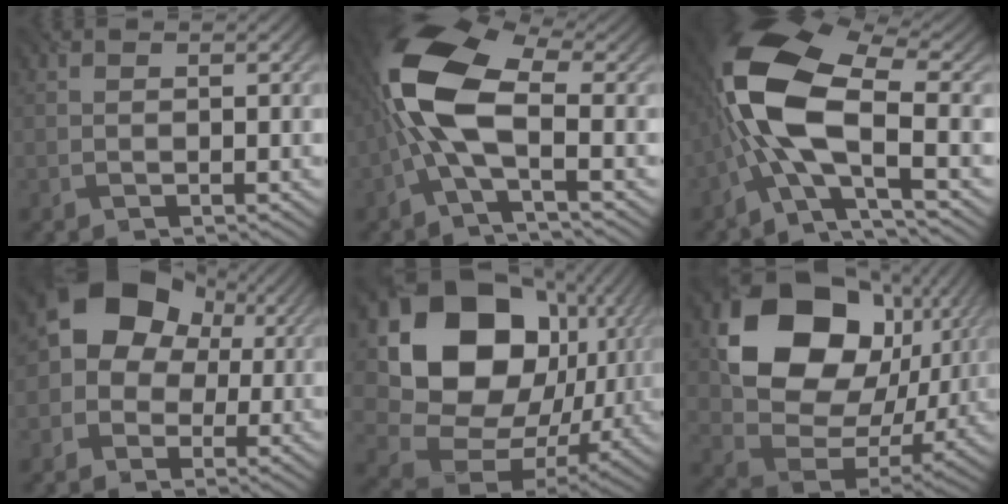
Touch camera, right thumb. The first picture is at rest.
{"total": 11.5, "force": [-0.6, 4.8, 10.4], "torque": [-0.235, 0.021, -0.029]}
{"total": 14.2, "force": [-1.7, 6.0, 12.8], "torque": [-0.283, 0.009, -0.051]}
{"total": 9.5, "force": [1.4, 8.2, 4.6], "torque": [-0.074, 0.002, -0.003]}
{"total": 18.7, "force": [4.5, 15.0, 10.3], "torque": [-0.215, -0.017, 0.110]}
{"total": 18.0, "force": [5.8, 13.5, 10.4], "torque": [-0.210, -0.012, 0.131]}